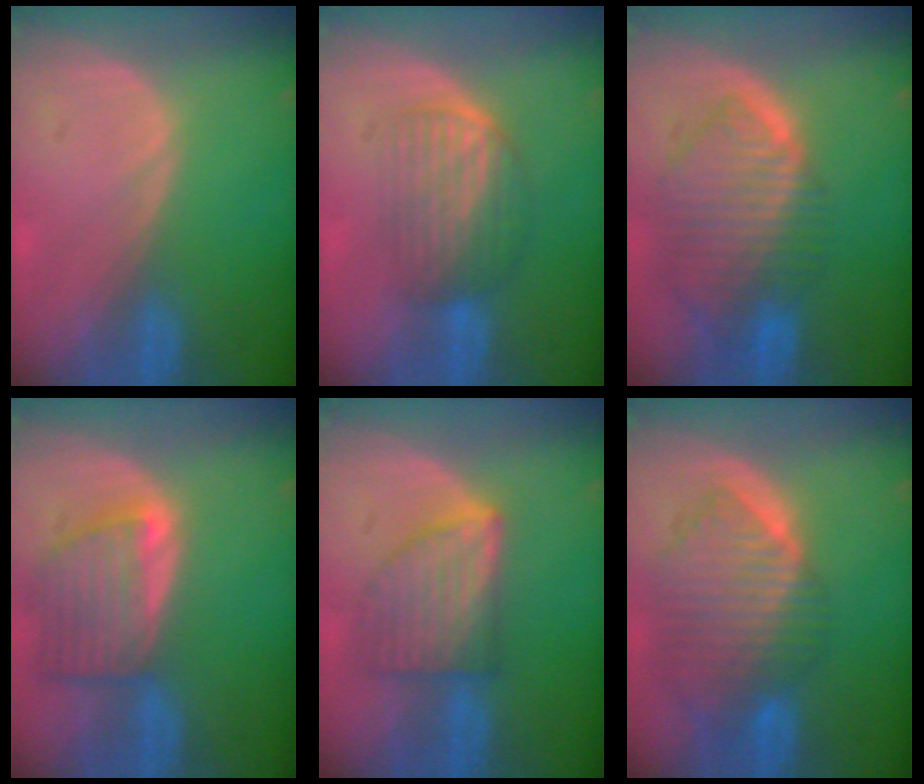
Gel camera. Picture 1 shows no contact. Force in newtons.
{"total": 6.0, "press": 5.8, "slide": 1.5}
{"total": 9.9, "press": 8.4, "slide": 5.2}
{"total": 7.7, "press": 7.0, "slide": 3.2}
{"total": 6.8, "press": 6.8, "slide": 0.1}
{"total": 10.1, "press": 8.8, "slide": 5.1}